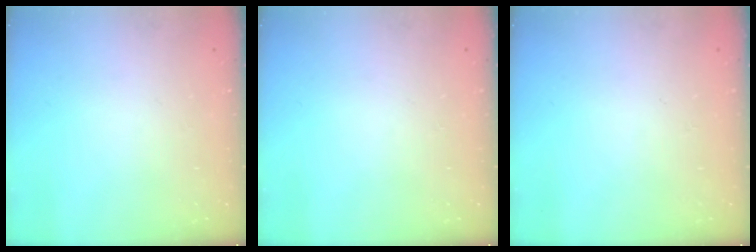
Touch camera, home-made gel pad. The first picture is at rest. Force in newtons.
{"total": 0.0}
{"total": 0.0}